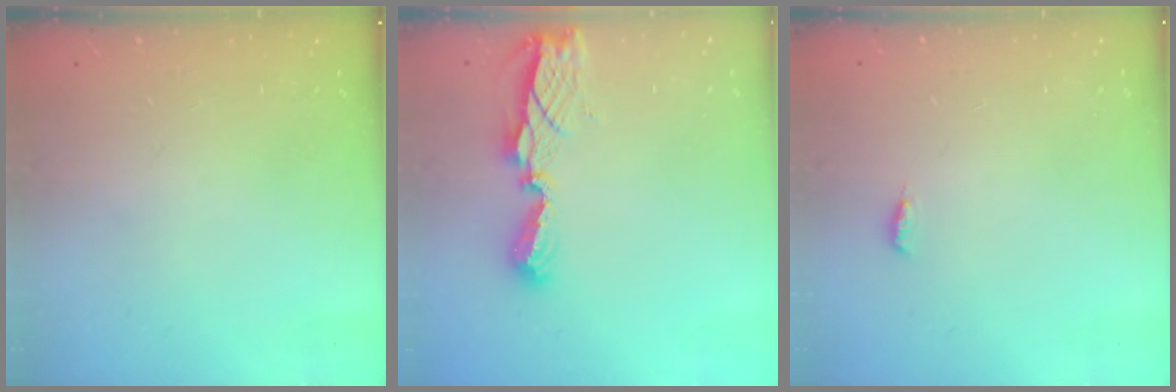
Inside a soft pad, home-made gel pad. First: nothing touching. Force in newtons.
{"total": 8.1, "press": 8.1, "slide": 0.5}
{"total": 3.4, "press": 2.9, "slide": 1.7}